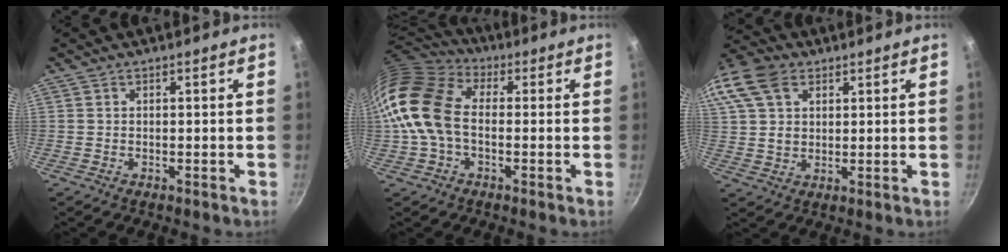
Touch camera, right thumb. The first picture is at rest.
{"total": 14.4, "force": [-0.7, 9.8, 10.5], "torque": [-0.182, 0.030, -0.032]}
{"total": 19.3, "force": [8.2, 13.7, 10.8], "torque": [-0.255, 0.037, 0.150]}